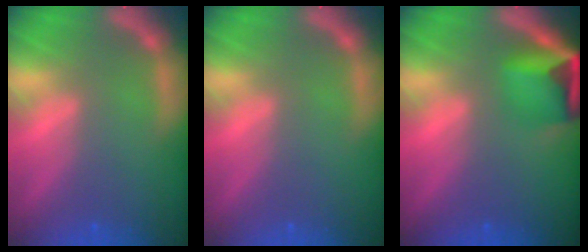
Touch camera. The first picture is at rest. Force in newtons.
{"total": 0.0}
{"total": 6.0}